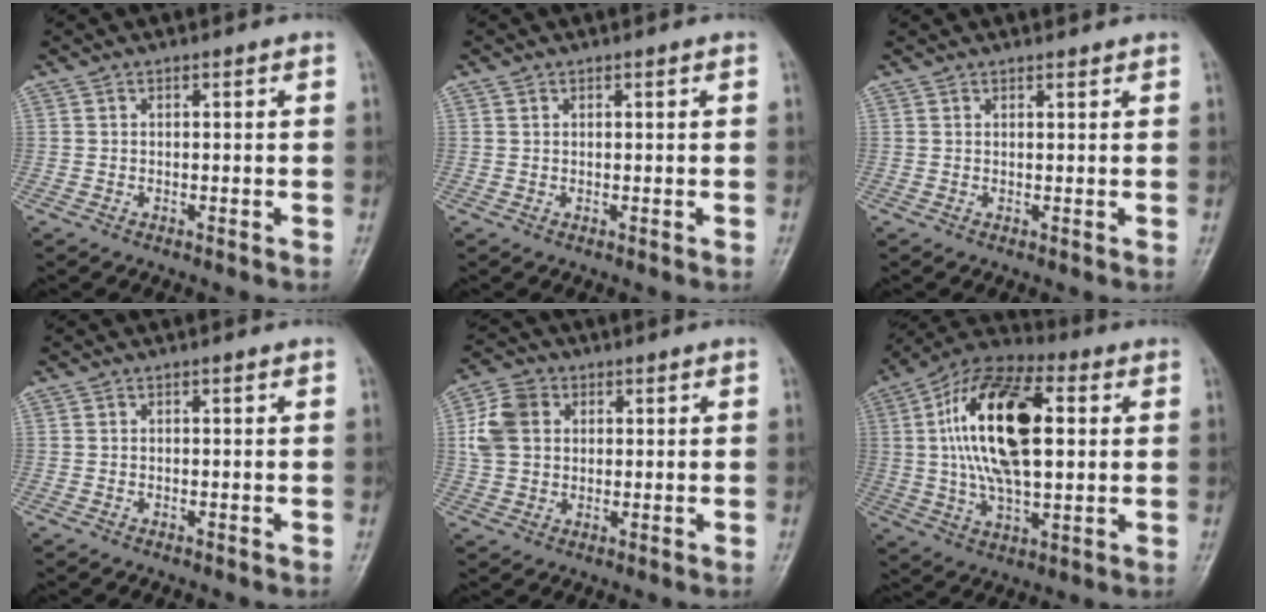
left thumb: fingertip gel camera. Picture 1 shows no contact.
{"total": 0.6, "force": [0.4, 0.4, 0.1], "torque": [0.000, -0.003, 0.007]}
{"total": 0.9, "force": [0.8, 0.2, 0.0], "torque": [-0.001, -0.007, 0.014]}
{"total": 0.0}
{"total": 7.8, "force": [1.7, 6.2, 4.5], "torque": [-0.077, 0.008, 0.029]}
{"total": 21.2, "force": [3.8, 10.3, 18.2], "torque": [-0.323, 0.009, 0.060]}